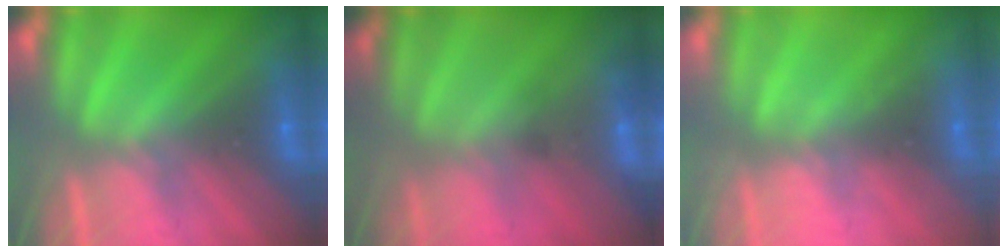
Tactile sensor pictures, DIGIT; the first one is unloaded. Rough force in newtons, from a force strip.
{"total": 2.2}
{"total": 2.1}